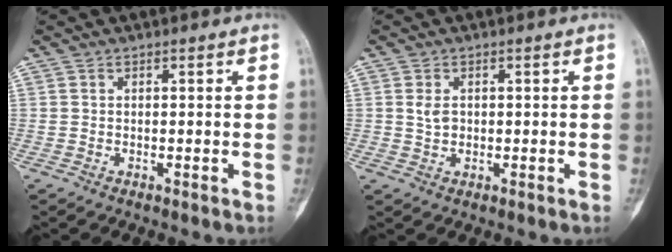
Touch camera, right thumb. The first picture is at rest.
{"total": 2.3, "force": [0.4, 1.7, 1.6], "torque": [-0.023, -0.001, 0.012]}